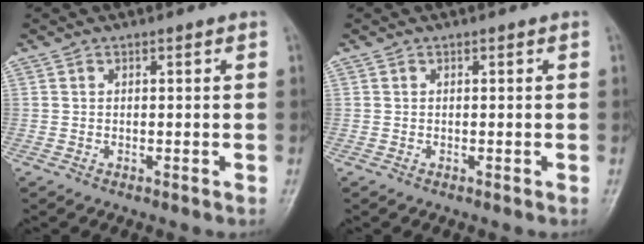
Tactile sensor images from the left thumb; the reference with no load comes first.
{"total": 0.0}